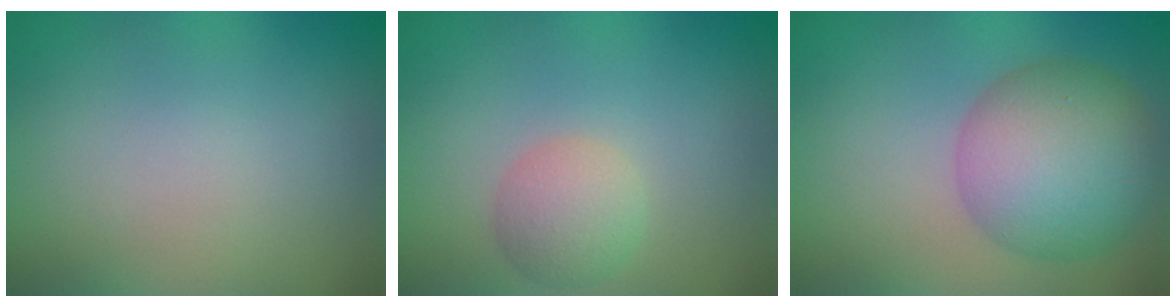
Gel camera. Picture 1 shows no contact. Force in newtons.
{"total": 3.0, "press": 3.0, "slide": 0.1}
{"total": 8.1, "press": 8.1, "slide": 0.2}